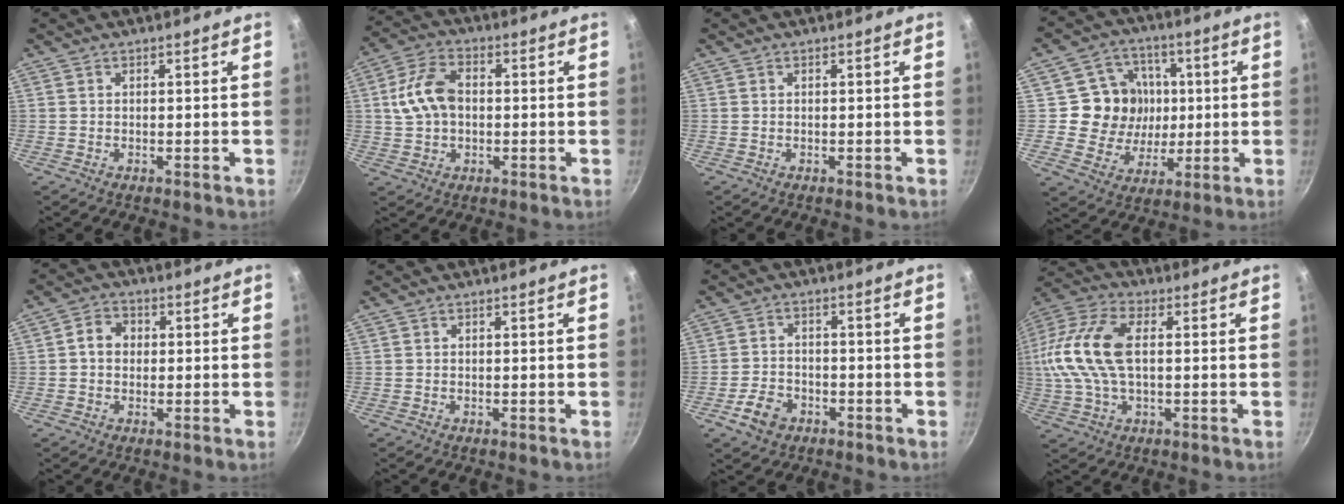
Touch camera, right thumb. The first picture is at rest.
{"total": 9.8, "force": [0.6, 6.7, 7.1], "torque": [-0.127, 0.021, 0.004]}
{"total": 0.0}
{"total": 13.0, "force": [1.5, 12.1, 4.6], "torque": [-0.037, 0.002, 0.023]}
{"total": 4.5, "force": [0.3, 3.8, 2.4], "torque": [-0.022, 0.012, -0.002]}
{"total": 0.0}
{"total": 5.9, "force": [-3.0, 4.1, 3.0], "torque": [-0.047, 0.023, -0.055]}
{"total": 16.1, "force": [1.2, 8.7, 13.5], "torque": [-0.279, 0.021, 0.006]}